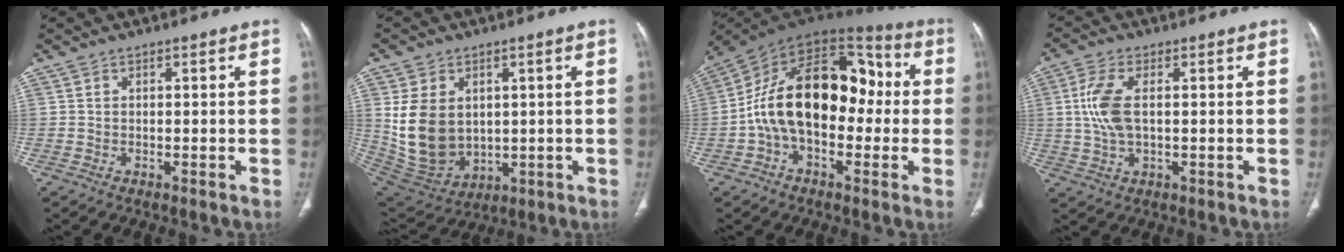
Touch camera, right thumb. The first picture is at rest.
{"total": 14.0, "force": [2.0, 10.5, 9.1], "torque": [-0.154, -0.014, 0.070]}
{"total": 21.5, "force": [-0.9, 13.1, 17.0], "torque": [-0.265, 0.056, -0.025]}
{"total": 7.4, "force": [0.7, 3.5, 6.5], "torque": [-0.157, 0.002, 0.013]}